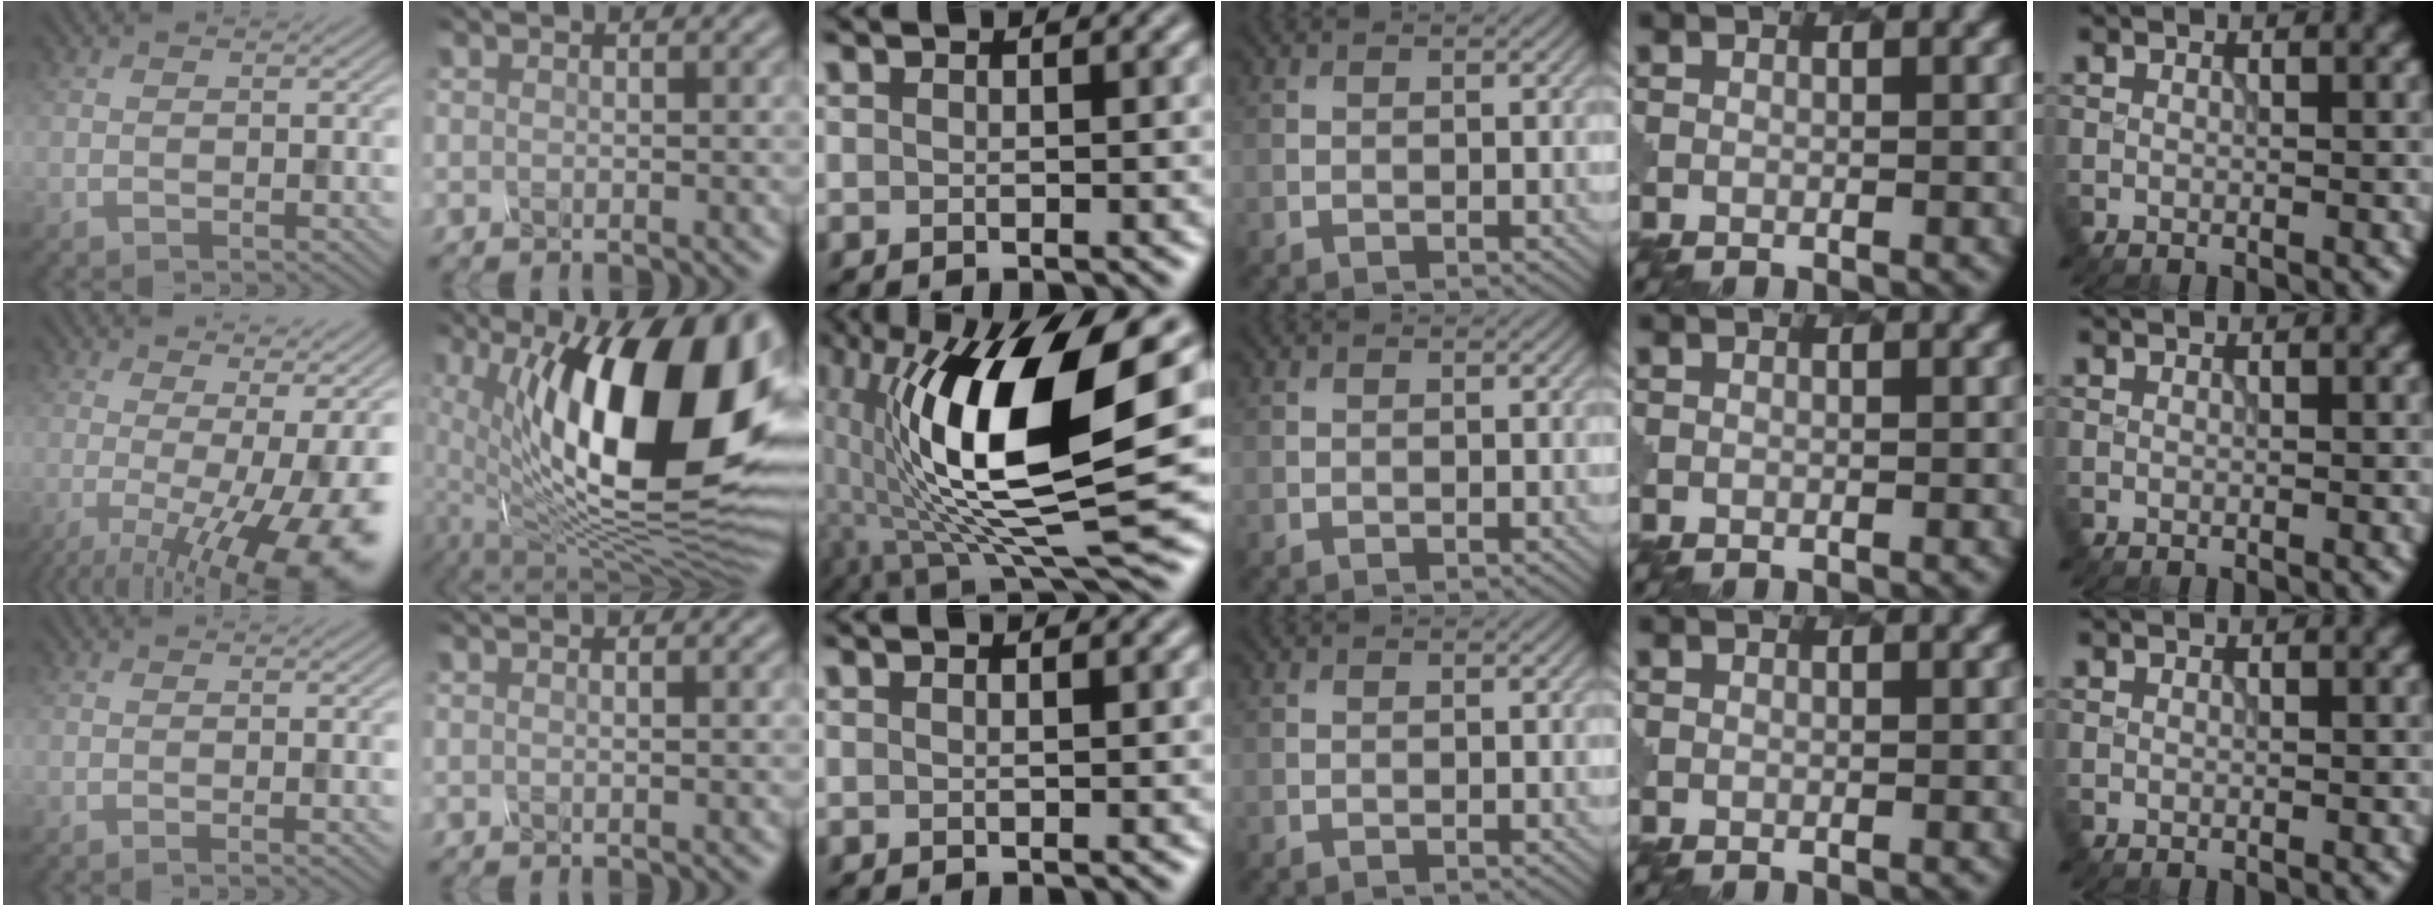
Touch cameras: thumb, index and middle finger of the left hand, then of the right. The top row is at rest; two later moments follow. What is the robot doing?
{"motion": "pour", "object": "mug"}